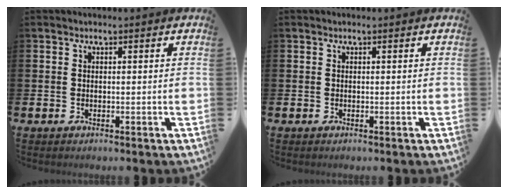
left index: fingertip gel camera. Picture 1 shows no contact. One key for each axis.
{"total": 0.0}